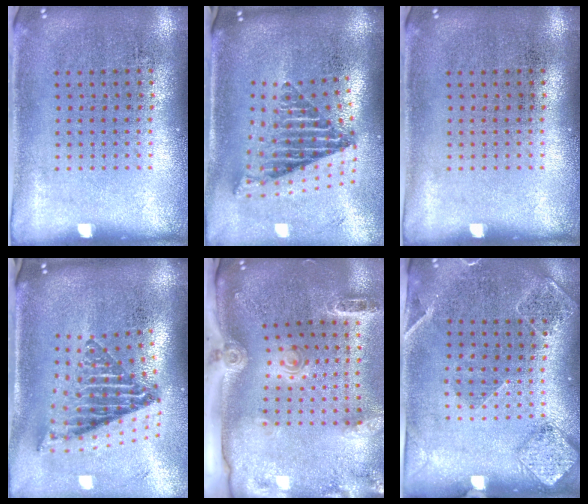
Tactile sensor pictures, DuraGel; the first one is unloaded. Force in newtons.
{"total": 2.6, "press": 1.7, "slide": 1.9}
{"total": 0.0}
{"total": 2.3, "press": 1.5, "slide": 1.7}
{"total": 2.8, "press": 2.1, "slide": 1.9}
{"total": 1.6, "press": 1.6, "slide": 0.3}